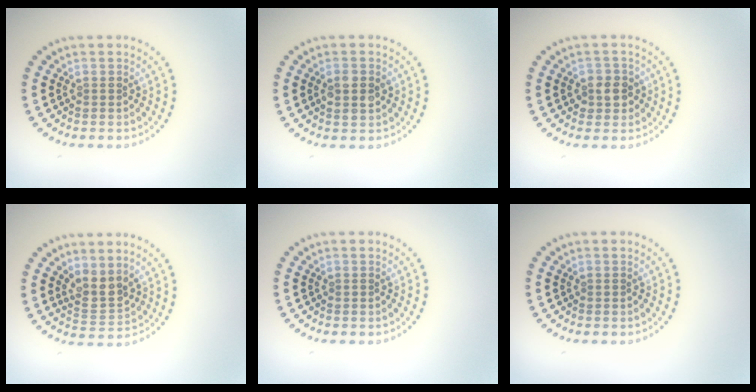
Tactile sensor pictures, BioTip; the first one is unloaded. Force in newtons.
{"total": 1.9, "press": 1.9, "slide": 0.2}
{"total": 2.1, "press": 1.9, "slide": 0.9}
{"total": 2.4, "press": 2.0, "slide": 1.4}
{"total": 0.0}
{"total": 0.0}